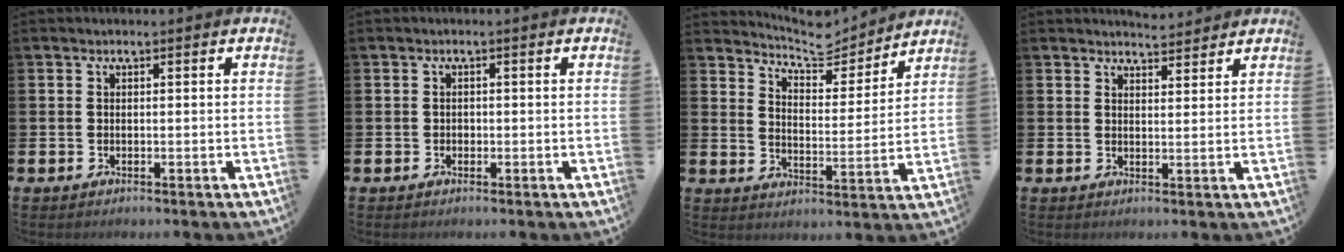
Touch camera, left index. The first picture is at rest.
{"total": 0.6, "force": [-0.1, 0.6, 0.1], "torque": [-0.002, 0.005, -0.005]}
{"total": 6.5, "force": [6.1, 1.8, 1.4], "torque": [-0.045, -0.044, 0.102]}
{"total": 3.8, "force": [3.7, 0.3, -0.1], "torque": [0.003, -0.024, 0.067]}